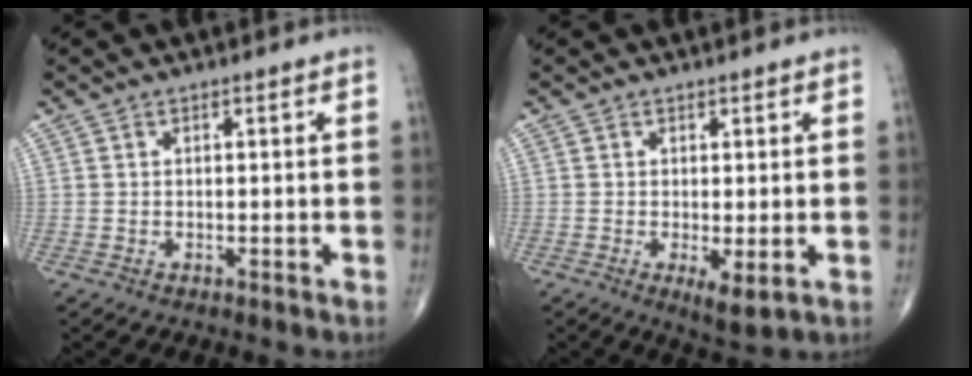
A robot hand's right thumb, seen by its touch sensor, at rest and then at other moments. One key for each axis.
{"total": 3.5, "fx": -0.6, "fy": 1.2, "fz": 3.3, "tx": -0.055, "ty": -0.014, "tz": -0.007}